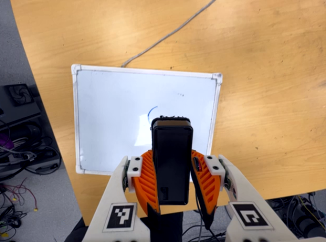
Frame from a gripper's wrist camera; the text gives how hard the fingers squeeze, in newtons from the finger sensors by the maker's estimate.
{"total": 6.7, "left": 5.4, "right": 8.0}